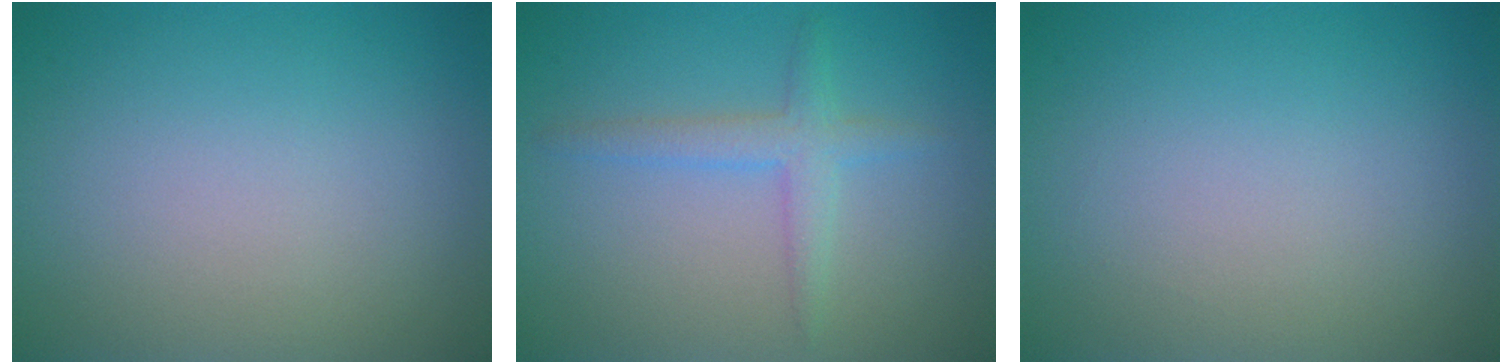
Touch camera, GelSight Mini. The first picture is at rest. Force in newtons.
{"total": 2.3, "press": 2.3, "slide": 0.1}
{"total": 0.0}